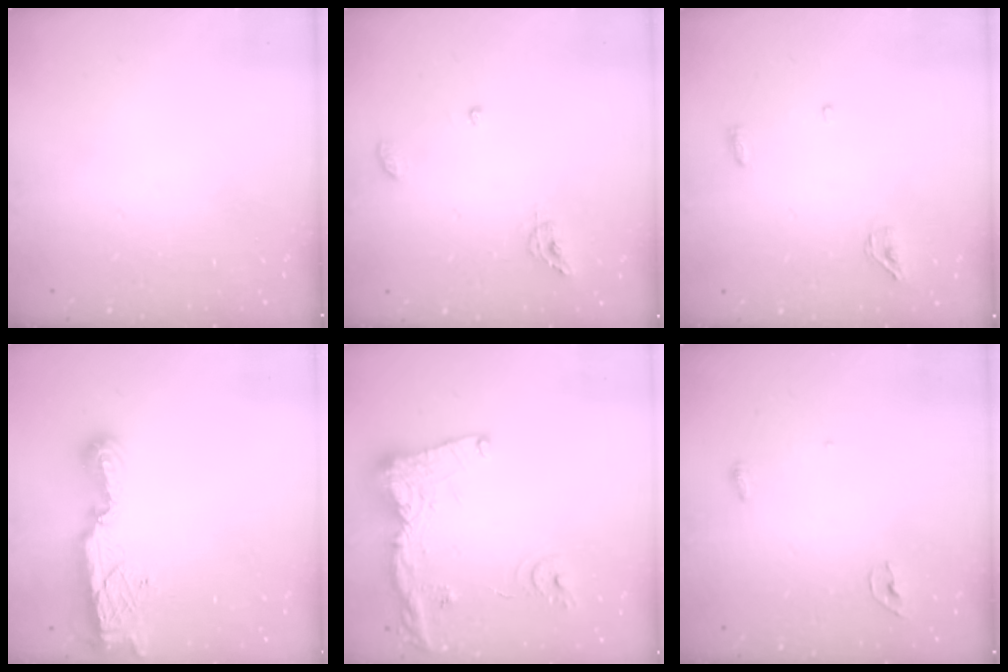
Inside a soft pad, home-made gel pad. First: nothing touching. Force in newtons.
{"total": 6.8, "press": 6.8, "slide": 0.5}
{"total": 3.8, "press": 3.5, "slide": 1.4}
{"total": 8.5, "press": 8.4, "slide": 0.2}
{"total": 16.7, "press": 16.6, "slide": 1.9}
{"total": 6.4, "press": 4.1, "slide": 4.9}